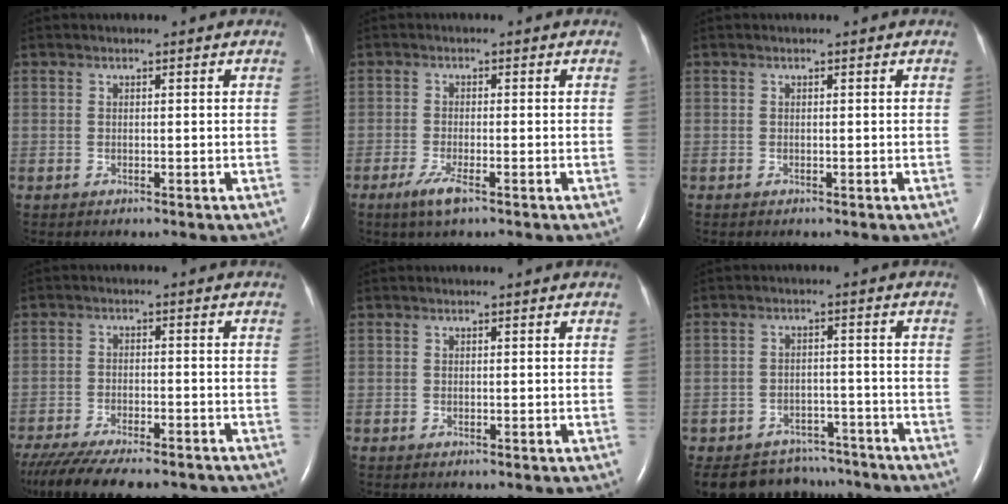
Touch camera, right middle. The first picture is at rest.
{"total": 3.2, "force": [-1.9, 0.5, 2.6], "torque": [-0.060, -0.008, -0.038]}
{"total": 0.0}
{"total": 18.5, "force": [-15.7, 4.6, 8.8], "torque": [-0.181, -0.028, -0.223]}
{"total": 0.0}
{"total": 11.0, "force": [-9.9, 4.7, 1.0], "torque": [-0.021, 0.015, -0.131]}